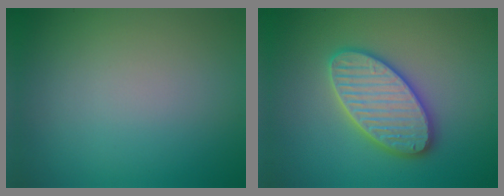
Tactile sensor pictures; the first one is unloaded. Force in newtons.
{"total": 5.6, "press": 5.5, "slide": 0.6}